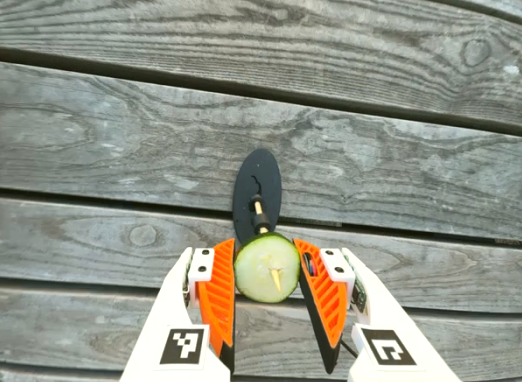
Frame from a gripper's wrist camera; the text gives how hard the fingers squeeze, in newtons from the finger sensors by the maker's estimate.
{"total": 11.4, "left": 11.7, "right": 11.1}